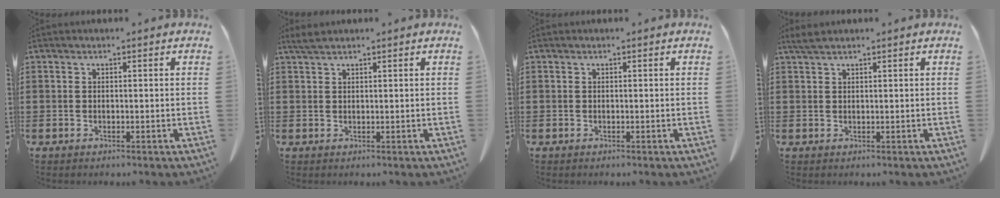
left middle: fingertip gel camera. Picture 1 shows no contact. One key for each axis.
{"total": 1.5, "fx": 1.2, "fy": 0.2, "fz": 0.9, "tx": -0.021, "ty": 0.000, "tz": 0.023}
{"total": 0.0}
{"total": 1.6, "fx": 1.2, "fy": 0.3, "fz": 1.0, "tx": -0.022, "ty": 0.000, "tz": 0.023}